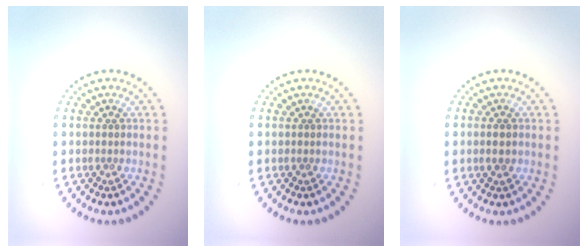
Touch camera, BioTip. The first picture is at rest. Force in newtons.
{"total": 0.0}
{"total": 1.5, "press": 1.5, "slide": 0.1}